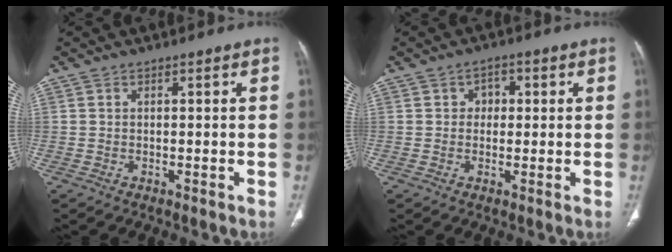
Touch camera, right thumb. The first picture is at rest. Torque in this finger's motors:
{"motor_torque": [-0.29, -0.25, -0.05, 0.59, 0.04]}